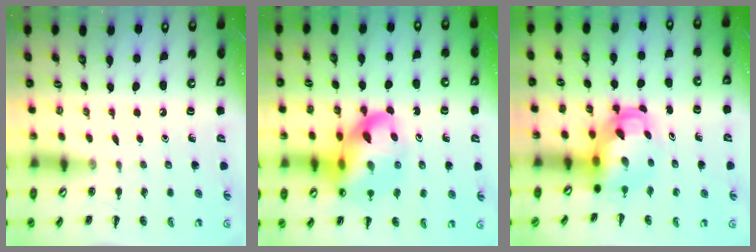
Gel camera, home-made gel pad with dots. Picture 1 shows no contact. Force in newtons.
{"total": 20.5, "press": 20.2, "slide": 3.3}
{"total": 5.5, "press": 5.3, "slide": 1.4}